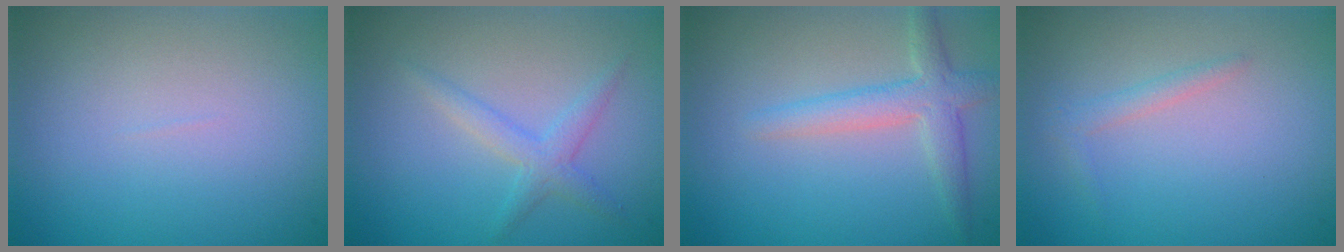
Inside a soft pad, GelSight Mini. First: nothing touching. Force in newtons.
{"total": 2.0, "press": 2.0, "slide": 0.1}
{"total": 2.9, "press": 2.9, "slide": 0.1}
{"total": 1.1, "press": 1.1, "slide": 0.0}